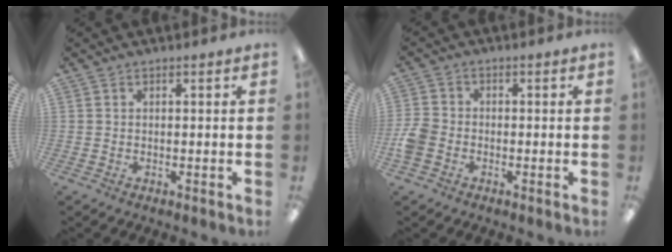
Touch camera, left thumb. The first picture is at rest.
{"total": 4.8, "force": [-2.0, 3.7, 2.3], "torque": [-0.039, 0.013, -0.034]}